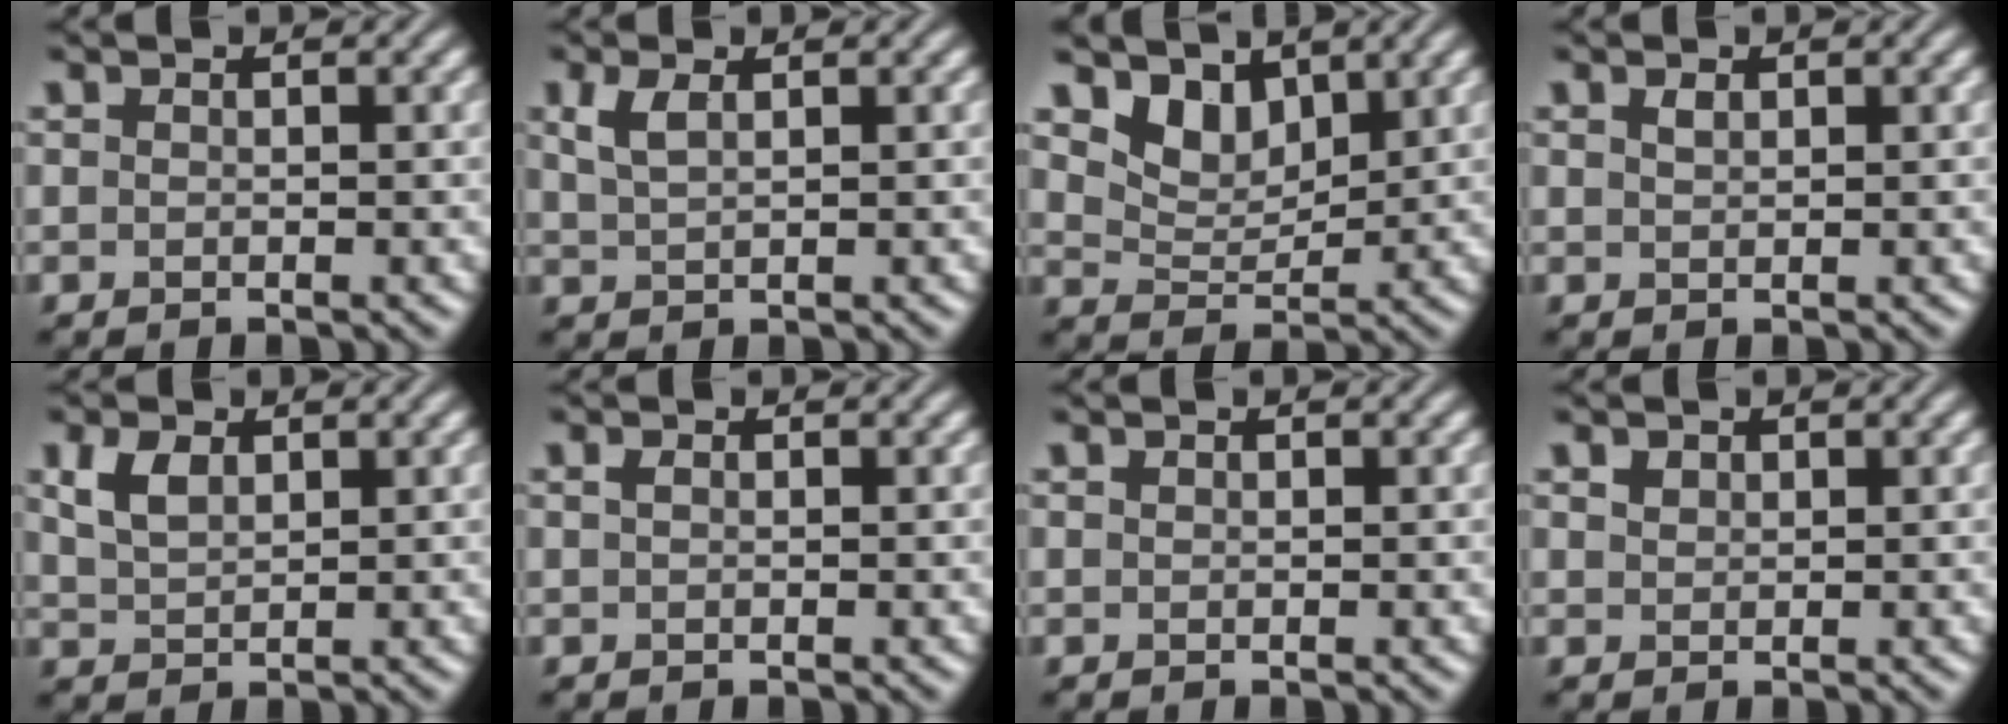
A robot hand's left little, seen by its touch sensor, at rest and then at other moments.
{"total": 2.0, "force": [1.0, 0.8, 1.5], "torque": [-0.039, 0.004, 0.024]}
{"total": 3.9, "force": [2.8, 2.2, 1.5], "torque": [-0.044, -0.020, 0.058]}
{"total": 0.8, "force": [0.5, 0.3, 0.5], "torque": [-0.012, 0.000, 0.012]}
{"total": 2.7, "force": [1.4, 1.6, 1.7], "torque": [-0.042, 0.003, 0.031]}
{"total": 0.6, "force": [0.2, 0.3, 0.4], "torque": [-0.010, 0.003, 0.005]}
{"total": 0.0}
{"total": 1.0, "force": [0.7, 0.6, 0.3], "torque": [-0.007, 0.001, 0.015]}